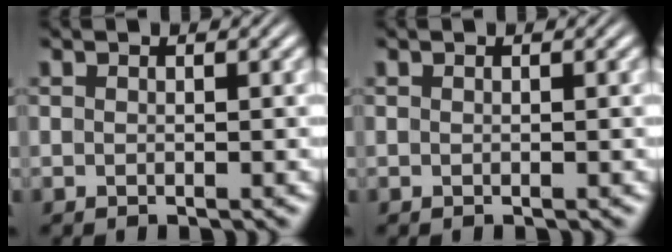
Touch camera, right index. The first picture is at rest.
{"total": 0.0}